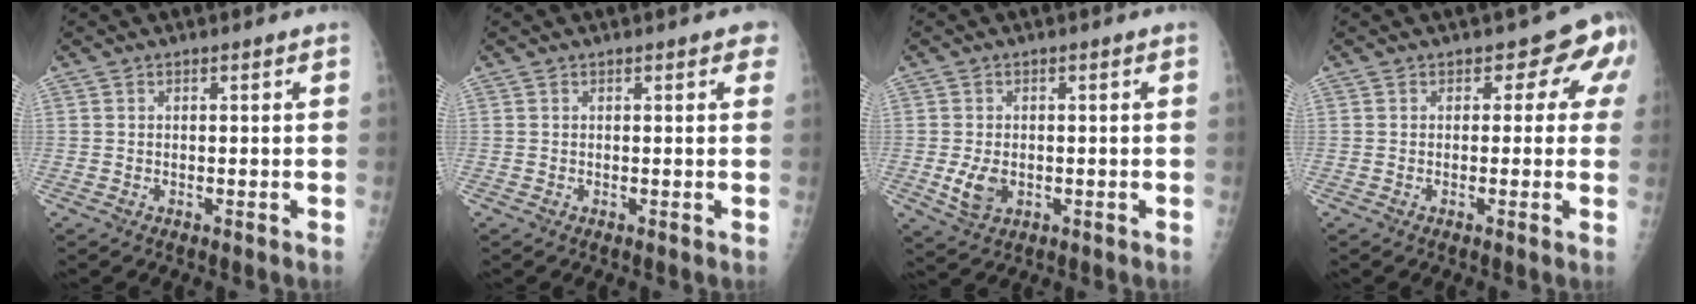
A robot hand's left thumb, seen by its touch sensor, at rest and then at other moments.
{"total": 2.0, "force": [1.1, 0.9, 1.4], "torque": [-0.005, 0.000, 0.010]}
{"total": 4.5, "force": [-0.8, 3.1, 3.3], "torque": [-0.060, -0.007, -0.008]}
{"total": 5.5, "force": [2.3, 4.0, 3.0], "torque": [0.006, -0.002, 0.009]}